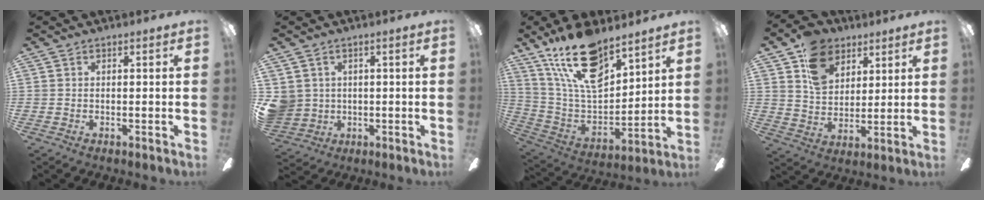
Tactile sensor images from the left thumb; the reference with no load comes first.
{"total": 5.7, "force": [1.5, 5.5, 0.7], "torque": [-0.030, -0.003, 0.031]}
{"total": 20.7, "force": [14.1, 8.8, 12.3], "torque": [-0.239, -0.079, 0.250]}
{"total": 12.8, "force": [7.4, 9.0, 5.1], "torque": [-0.092, -0.026, 0.143]}